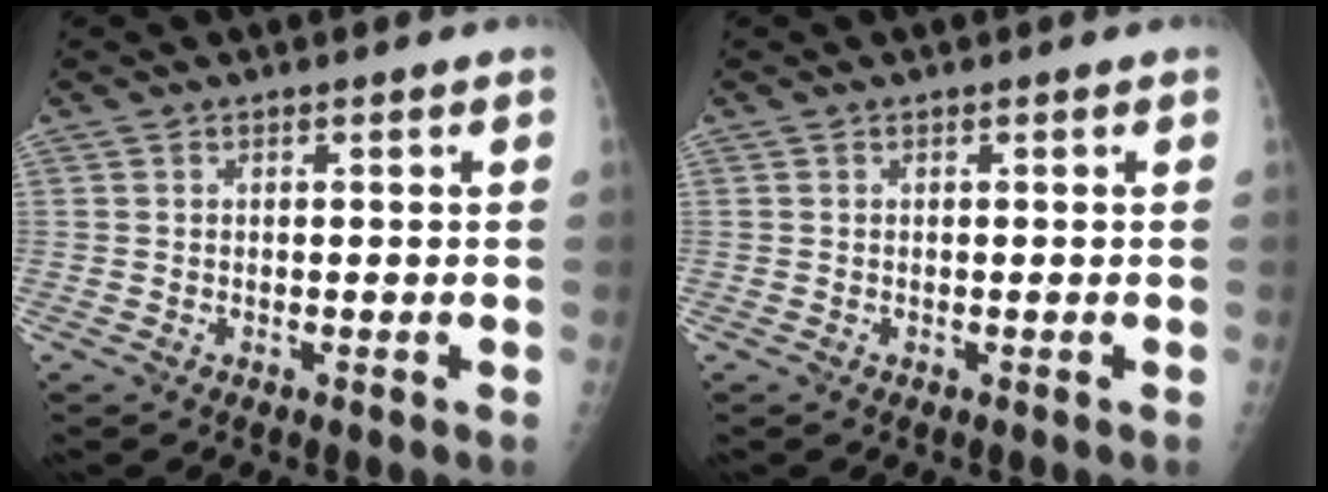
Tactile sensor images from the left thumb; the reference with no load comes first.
{"total": 0.0}